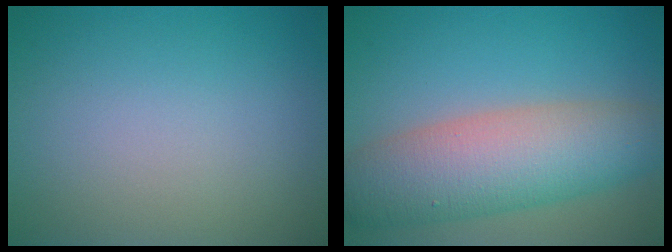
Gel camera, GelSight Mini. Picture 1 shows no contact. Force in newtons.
{"total": 8.8, "press": 8.8, "slide": 0.4}